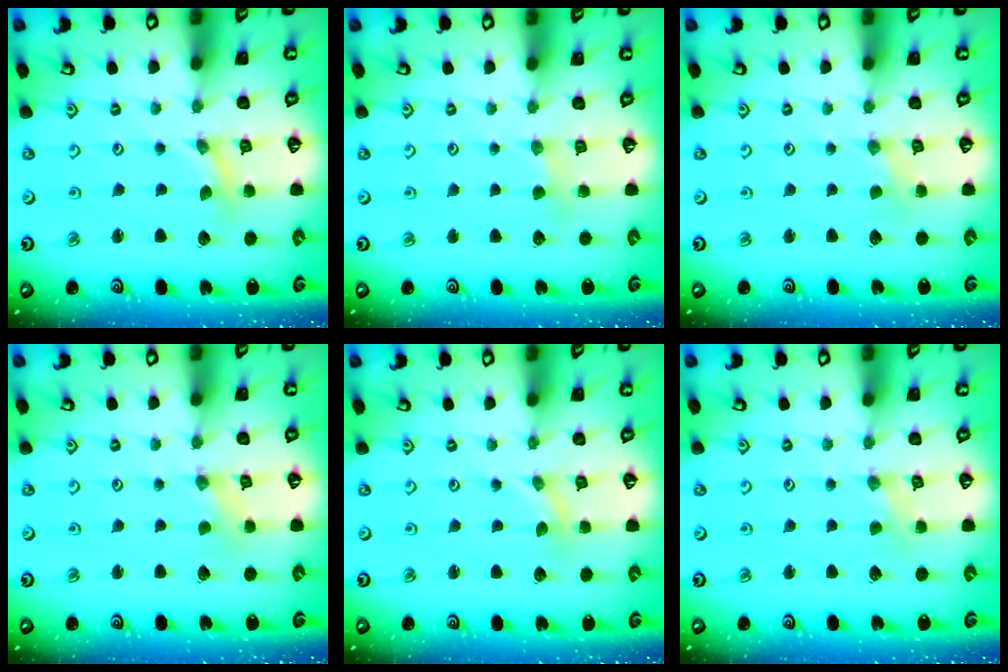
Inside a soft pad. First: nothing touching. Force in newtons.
{"total": 2.3, "press": 2.3, "slide": 0.4}
{"total": 0.0}
{"total": 0.0}
{"total": 0.0}
{"total": 1.4, "press": 1.4, "slide": 0.3}